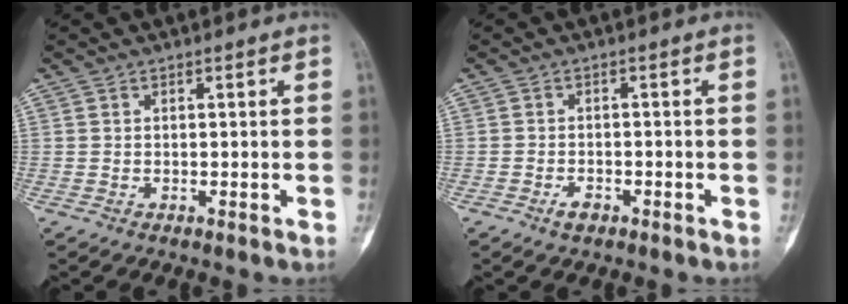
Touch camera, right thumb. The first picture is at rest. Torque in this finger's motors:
{"motor_torque": [0.46, 0.25, 0.24, -0.39, 0.09]}